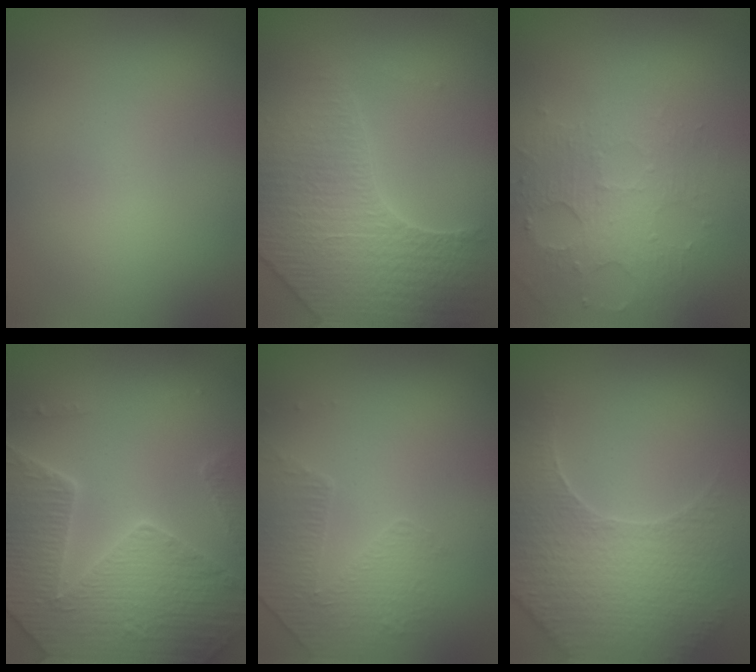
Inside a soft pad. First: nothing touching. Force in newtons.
{"total": 6.4, "press": 5.2, "slide": 3.7}
{"total": 3.6, "press": 3.2, "slide": 1.5}
{"total": 7.5, "press": 7.3, "slide": 2.0}
{"total": 1.8, "press": 1.4, "slide": 1.0}
{"total": 5.2, "press": 4.7, "slide": 2.2}